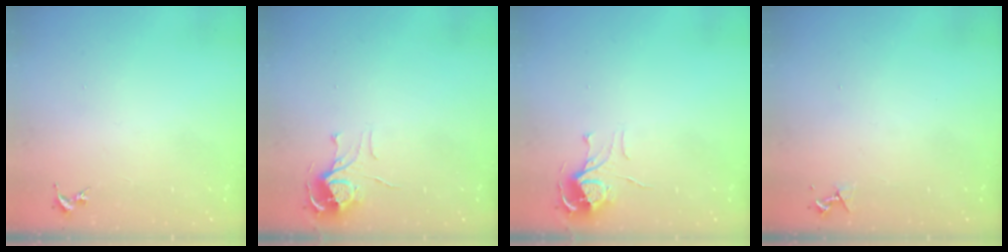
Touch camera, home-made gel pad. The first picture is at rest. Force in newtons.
{"total": 7.0, "press": 7.0, "slide": 0.6}
{"total": 7.0, "press": 7.0, "slide": 0.6}
{"total": 3.8, "press": 3.7, "slide": 0.6}